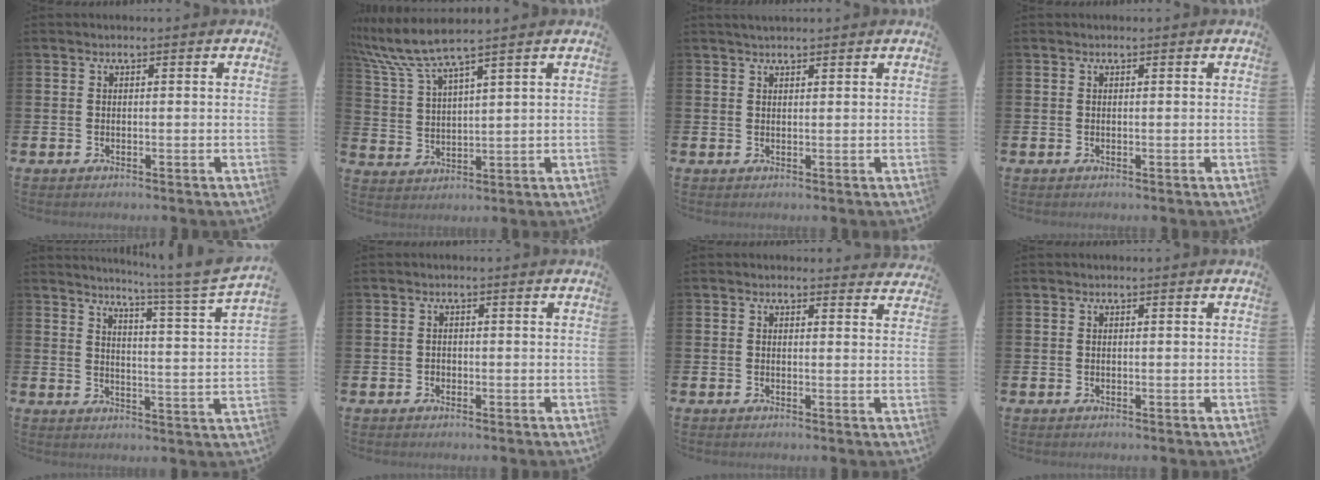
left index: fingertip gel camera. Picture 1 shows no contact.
{"total": 7.2, "force": [6.2, 0.4, 3.5], "torque": [-0.092, -0.022, 0.111]}
{"total": 1.6, "force": [1.5, 0.3, 0.4], "torque": [0.003, -0.001, 0.025]}
{"total": 0.0}
{"total": 4.7, "force": [4.0, -1.3, 2.1], "torque": [-0.042, -0.046, 0.055]}
{"total": 0.8, "force": [-0.3, 0.7, 0.1], "torque": [0.002, 0.003, -0.010]}
{"total": 1.5, "force": [1.4, 0.5, 0.1], "torque": [0.010, -0.006, 0.023]}
{"total": 0.0}